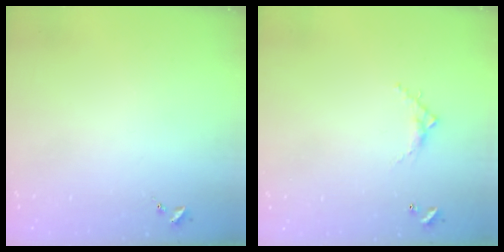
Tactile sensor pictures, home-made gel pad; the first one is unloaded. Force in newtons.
{"total": 5.2, "press": 5.2, "slide": 0.2}